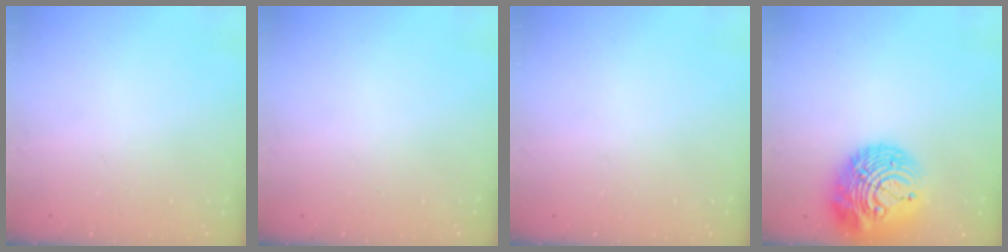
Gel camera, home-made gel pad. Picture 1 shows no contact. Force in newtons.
{"total": 0.0}
{"total": 0.0}
{"total": 16.6, "press": 16.5, "slide": 2.4}